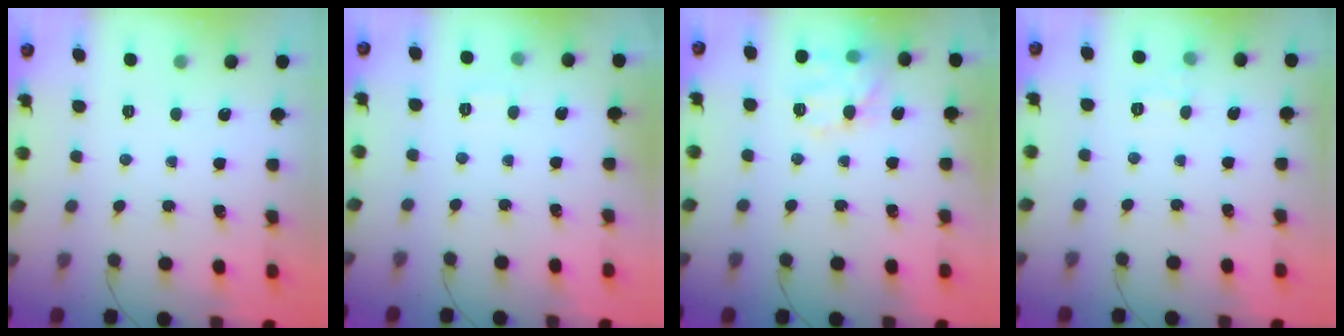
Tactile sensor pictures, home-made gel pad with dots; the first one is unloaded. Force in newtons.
{"total": 2.0, "press": 1.7, "slide": 1.0}
{"total": 12.0, "press": 11.9, "slide": 0.8}
{"total": 5.3, "press": 5.1, "slide": 1.6}